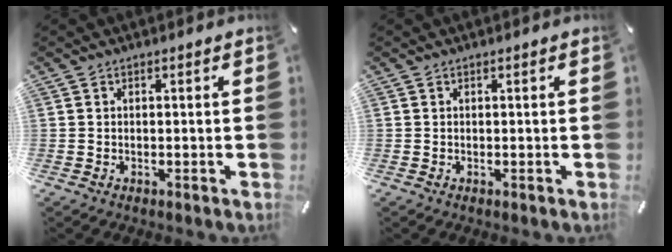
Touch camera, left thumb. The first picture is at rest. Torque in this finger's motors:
{"motor_torque": [-0.29, -0.28, -0.04, 0.05, 0.00]}